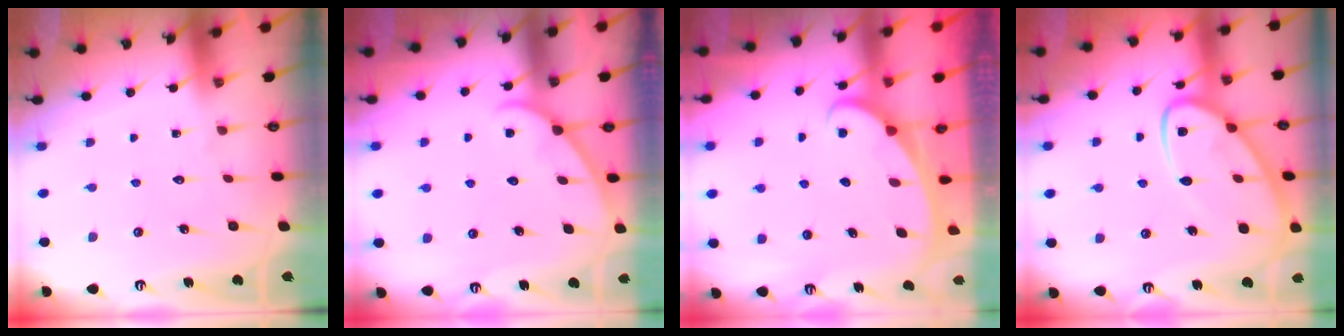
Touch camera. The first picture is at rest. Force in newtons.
{"total": 3.5, "press": 3.5, "slide": 0.3}
{"total": 2.6, "press": 2.5, "slide": 0.3}
{"total": 13.3, "press": 13.3, "slide": 1.1}